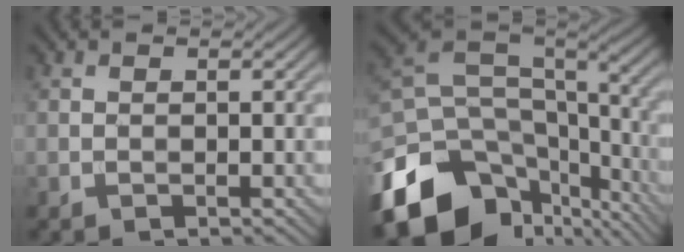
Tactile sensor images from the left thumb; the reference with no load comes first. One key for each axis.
{"total": 16.4, "fx": -8.7, "fy": 10.5, "fz": 9.2, "tx": -0.234, "ty": -0.036, "tz": -0.130}